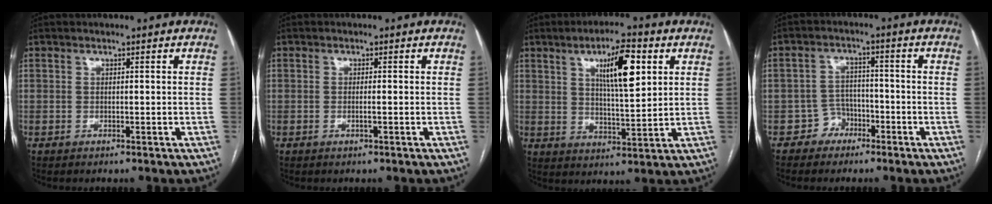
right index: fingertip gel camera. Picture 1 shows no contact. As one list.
[{"total": 0.8, "force": [-0.3, -0.1, 0.8], "torque": [-0.017, -0.001, -0.004]}, {"total": 10.4, "force": [4.0, 2.2, 9.3], "torque": [-0.155, 0.005, 0.067]}, {"total": 3.7, "force": [-2.3, 2.9, 0.1], "torque": [0.003, 0.015, -0.038]}]